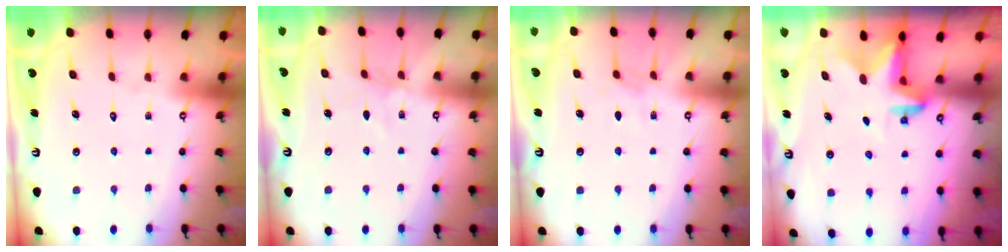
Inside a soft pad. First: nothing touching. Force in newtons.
{"total": 5.6, "press": 5.6, "slide": 0.5}
{"total": 3.3, "press": 3.2, "slide": 0.5}
{"total": 2.8, "press": 2.8, "slide": 0.6}